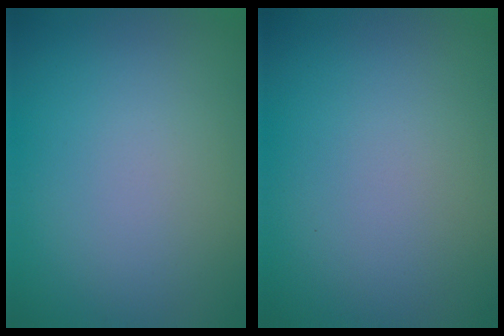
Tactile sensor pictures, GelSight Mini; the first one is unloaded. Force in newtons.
{"total": 0.0}